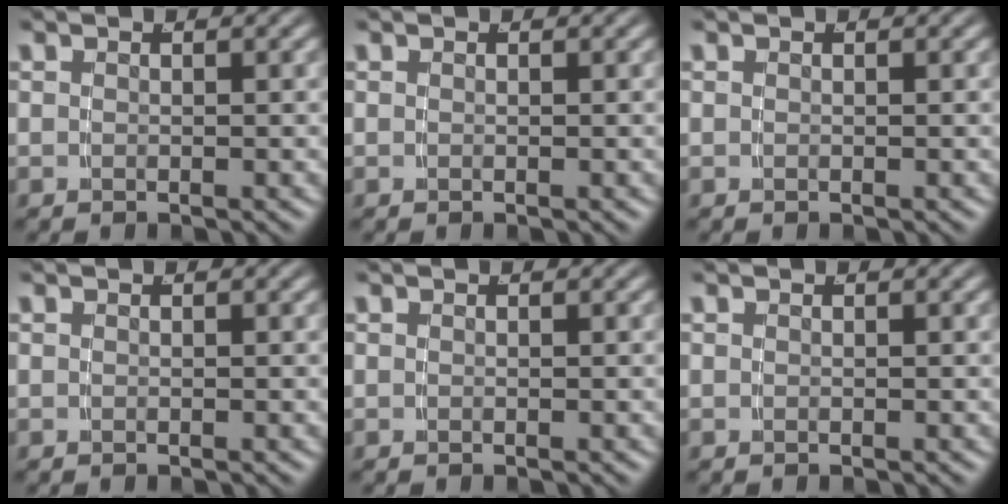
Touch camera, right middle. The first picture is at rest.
{"total": 0.0}
{"total": 0.0}
{"total": 0.0}
{"total": 0.0}
{"total": 0.0}